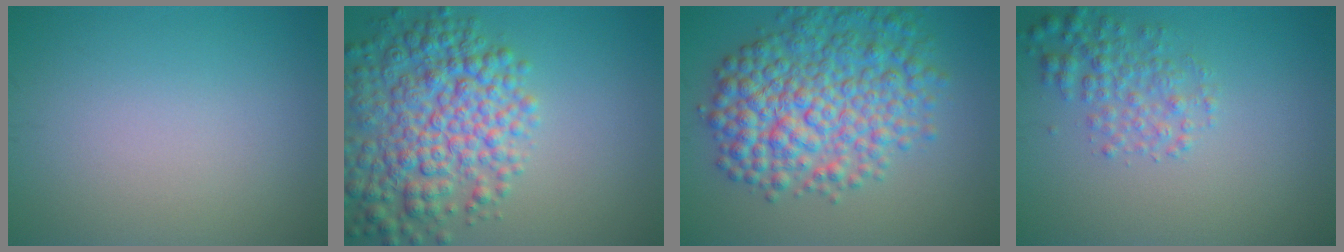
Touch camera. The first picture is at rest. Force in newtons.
{"total": 8.1, "press": 8.1, "slide": 0.3}
{"total": 8.9, "press": 8.9, "slide": 0.2}
{"total": 2.9, "press": 2.9, "slide": 0.1}